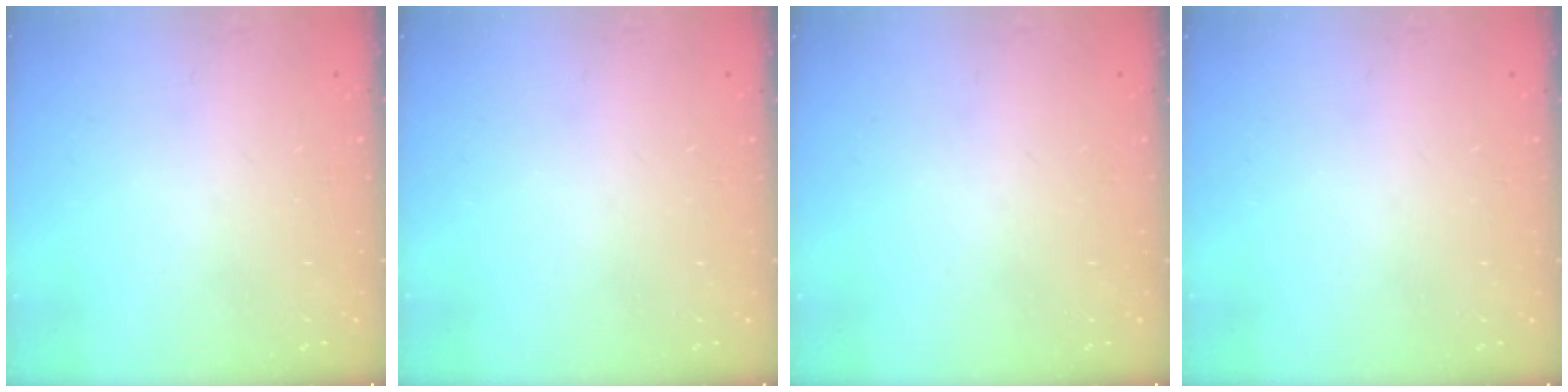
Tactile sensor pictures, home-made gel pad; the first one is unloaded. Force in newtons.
{"total": 0.0}
{"total": 0.0}
{"total": 0.0}